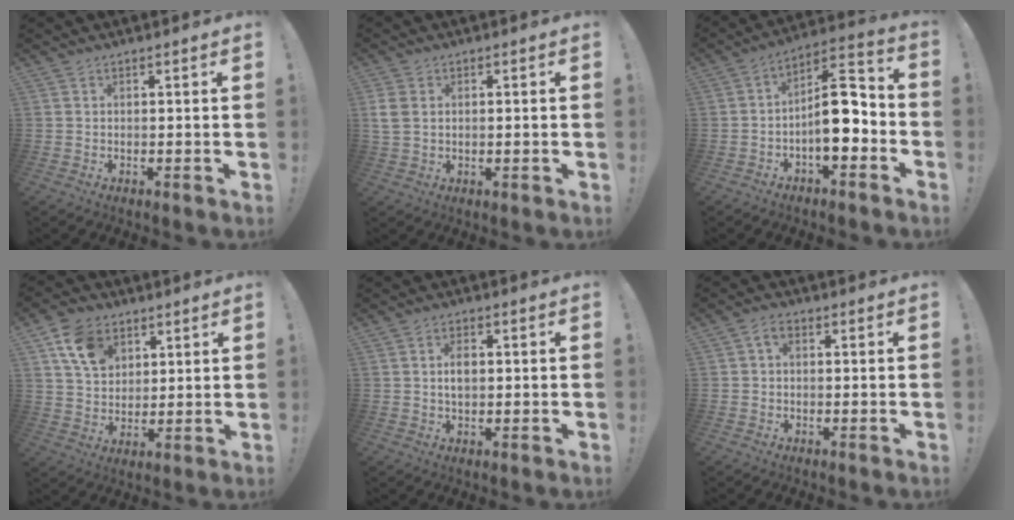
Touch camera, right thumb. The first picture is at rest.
{"total": 4.1, "force": [1.0, 3.1, 2.5], "torque": [-0.060, 0.007, 0.018]}
{"total": 13.8, "force": [-3.1, 5.9, 12.0], "torque": [-0.184, 0.022, -0.047]}
{"total": 11.6, "force": [6.0, 8.3, 5.6], "torque": [-0.094, -0.018, 0.117]}
{"total": 3.9, "force": [0.4, 2.3, 3.1], "torque": [-0.043, 0.001, 0.001]}
{"total": 2.7, "force": [0.4, 1.7, 2.0], "torque": [-0.039, 0.006, 0.007]}